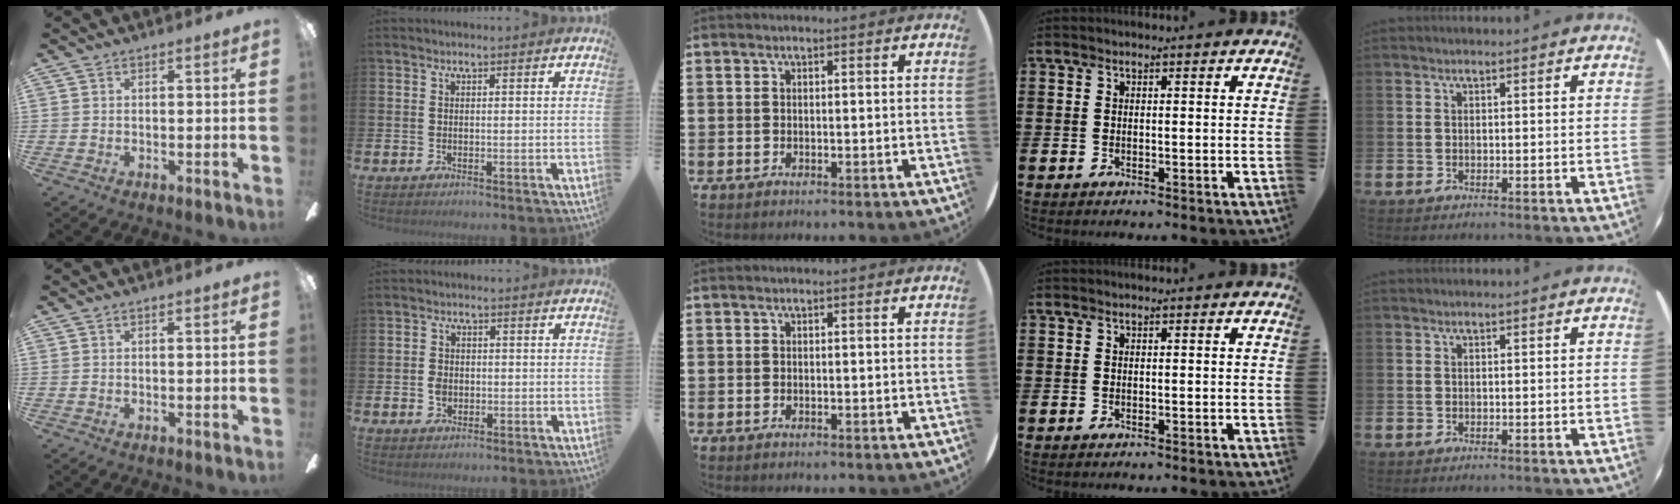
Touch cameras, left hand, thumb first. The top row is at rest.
{"thumb": {"total": 0.5, "force": [0.0, -0.1, 0.5], "torque": [-0.008, -0.001, 0.000]}, "index": {"total": 2.3, "force": [-0.3, 1.9, 1.2], "torque": [-0.017, 0.004, -0.010]}}